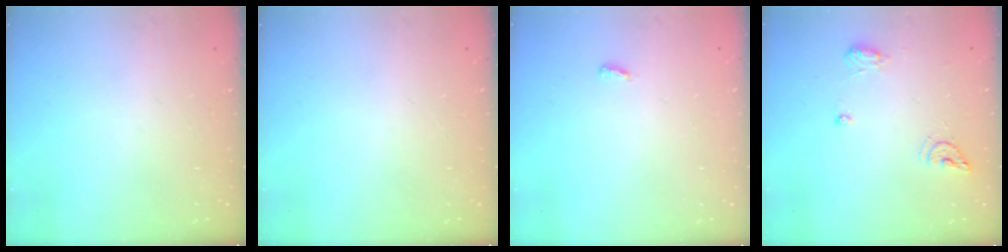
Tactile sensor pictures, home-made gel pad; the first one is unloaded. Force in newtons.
{"total": 0.0}
{"total": 4.9, "press": 2.7, "slide": 4.0}
{"total": 7.7, "press": 7.6, "slide": 1.3}